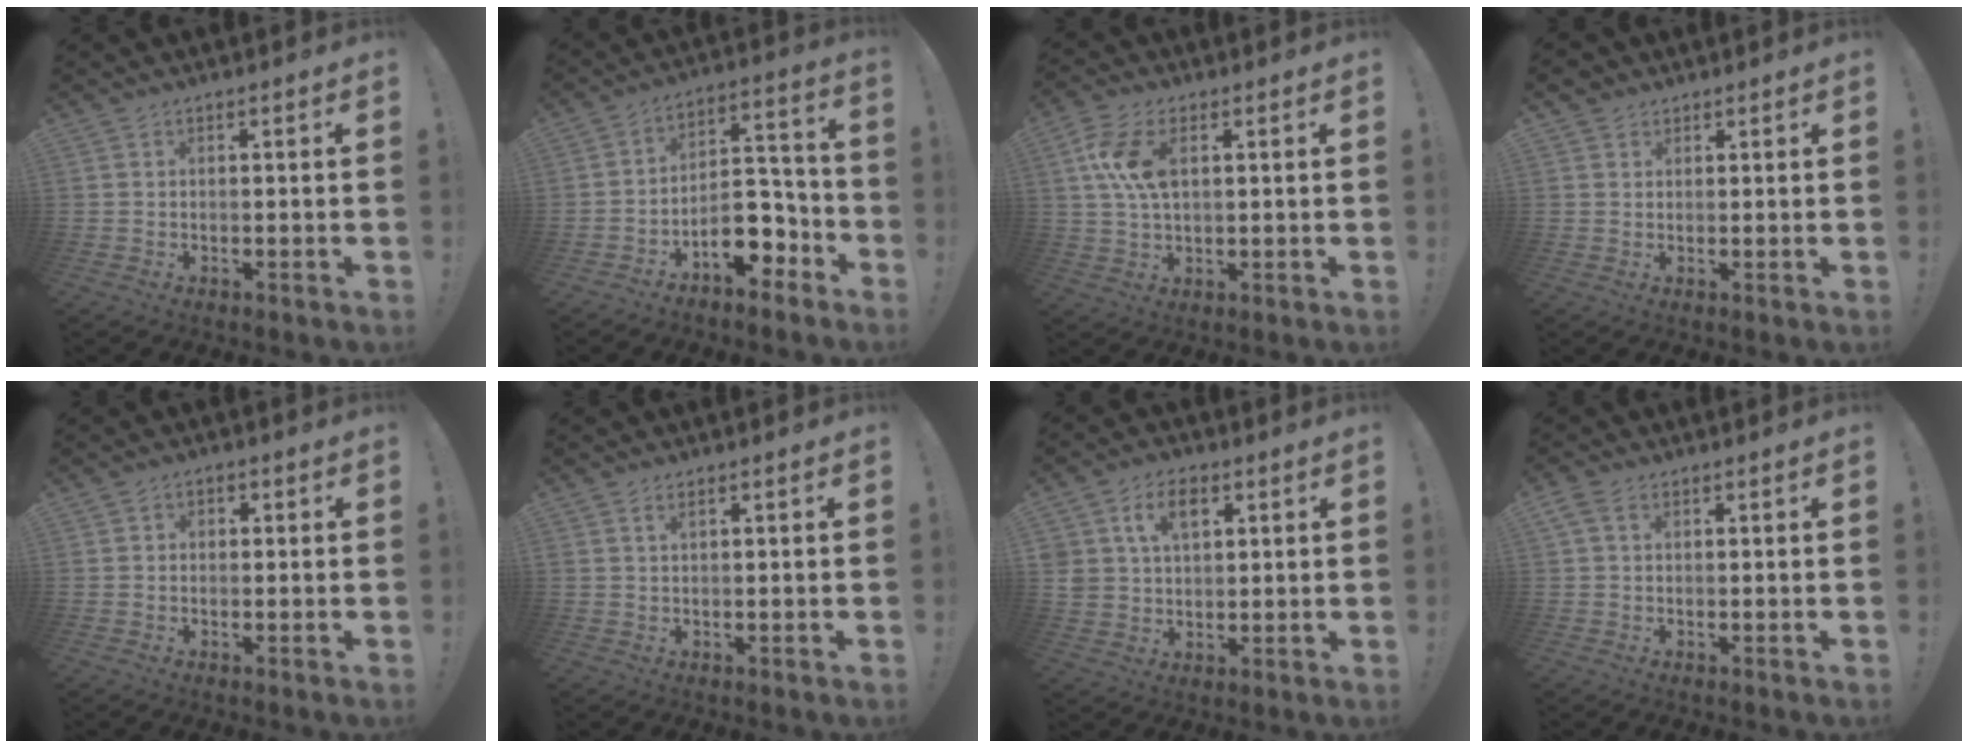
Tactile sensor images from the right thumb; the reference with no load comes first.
{"total": 13.7, "force": [-7.5, 8.0, 8.2], "torque": [-0.094, 0.049, -0.118]}
{"total": 10.1, "force": [2.7, 5.5, 8.0], "torque": [-0.163, -0.003, 0.046]}
{"total": 2.4, "force": [1.6, 1.8, 0.3], "torque": [-0.003, -0.003, 0.029]}
{"total": 1.7, "force": [-0.5, 1.4, 0.7], "torque": [-0.003, 0.005, -0.011]}
{"total": 1.6, "force": [0.9, 0.6, 1.1], "torque": [-0.015, -0.001, 0.015]}
{"total": 9.5, "force": [4.4, 6.6, 5.3], "torque": [-0.087, -0.004, 0.085]}
{"total": 2.5, "force": [0.9, 1.6, 1.7], "torque": [-0.035, 0.004, 0.018]}